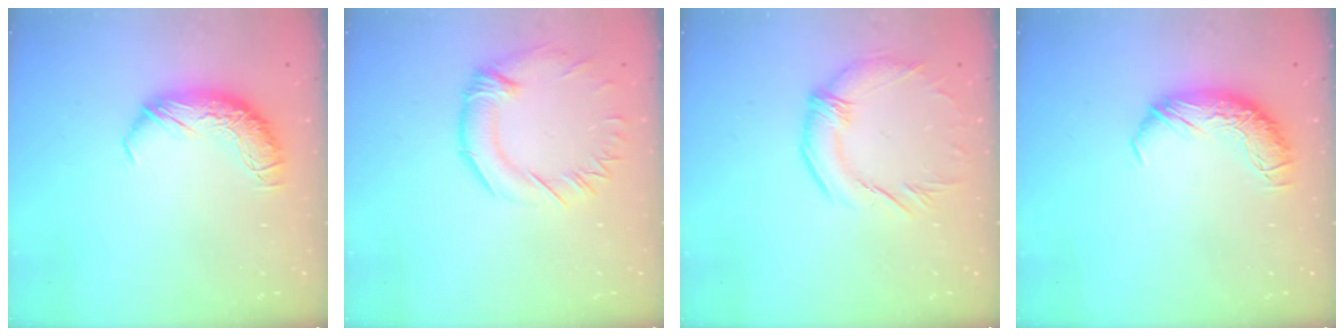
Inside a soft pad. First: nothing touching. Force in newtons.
{"total": 1.3, "press": 0.4, "slide": 1.3}
{"total": 2.9, "press": 2.5, "slide": 1.5}
{"total": 0.0}